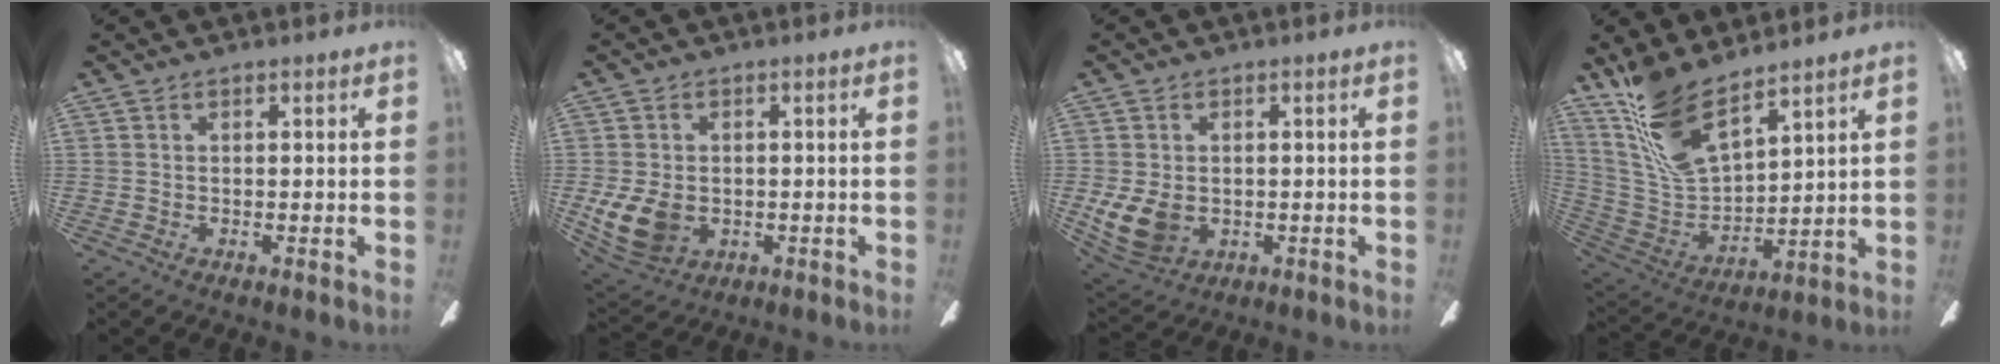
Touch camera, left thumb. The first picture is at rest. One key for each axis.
{"total": 9.5, "fx": -1.4, "fy": 7.0, "fz": 6.2, "tx": -0.132, "ty": -0.003, "tz": -0.022}
{"total": 8.4, "fx": -0.8, "fy": 6.3, "fz": 5.5, "tx": -0.130, "ty": -0.005, "tz": -0.012}
{"total": 15.8, "fx": 12.0, "fy": 5.3, "fz": 8.8, "tx": -0.210, "ty": -0.079, "tz": 0.219}